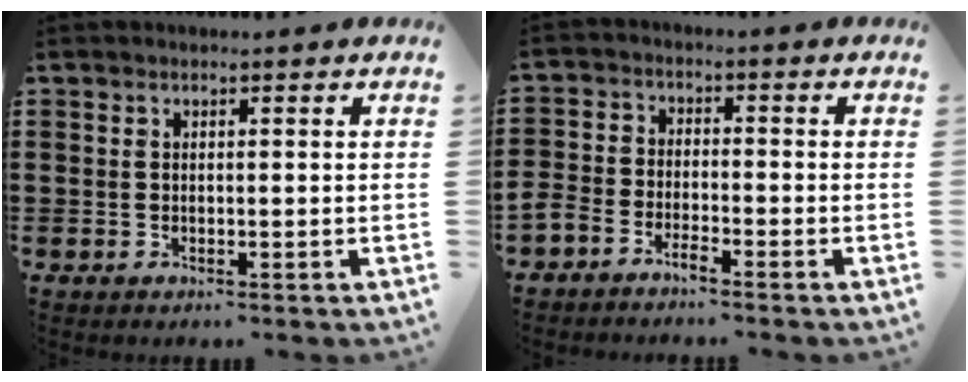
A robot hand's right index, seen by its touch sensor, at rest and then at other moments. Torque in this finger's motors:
{"motor_torque": [1.09, 1.05, 0.33, 0.08]}